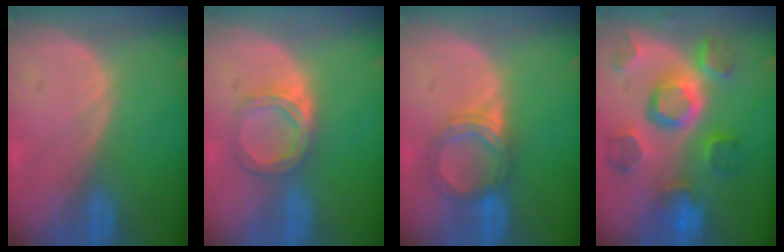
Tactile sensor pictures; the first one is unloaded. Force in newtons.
{"total": 4.7, "press": 4.6, "slide": 0.4}
{"total": 5.5, "press": 5.2, "slide": 1.8}
{"total": 11.4, "press": 10.0, "slide": 5.7}